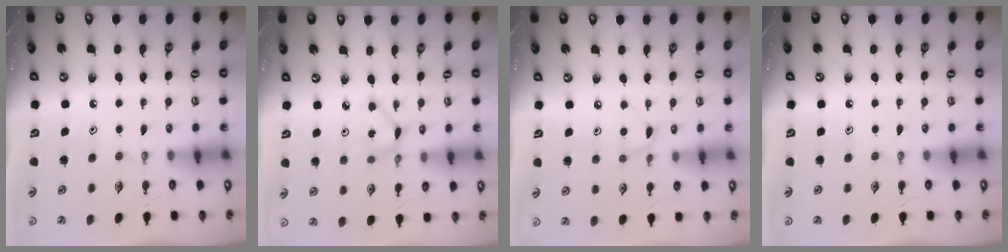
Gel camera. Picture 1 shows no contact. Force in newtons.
{"total": 2.2, "press": 2.2, "slide": 0.1}
{"total": 5.4, "press": 5.3, "slide": 0.7}
{"total": 0.0}